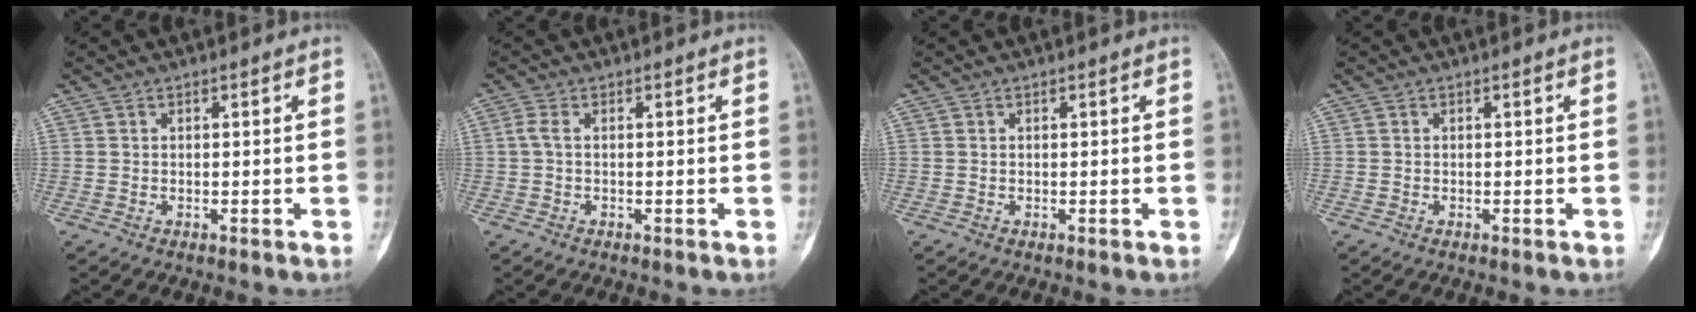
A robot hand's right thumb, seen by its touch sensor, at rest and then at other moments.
{"total": 1.7, "force": [0.0, 0.7, 1.5], "torque": [-0.040, 0.001, -0.003]}
{"total": 0.0}
{"total": 0.0}